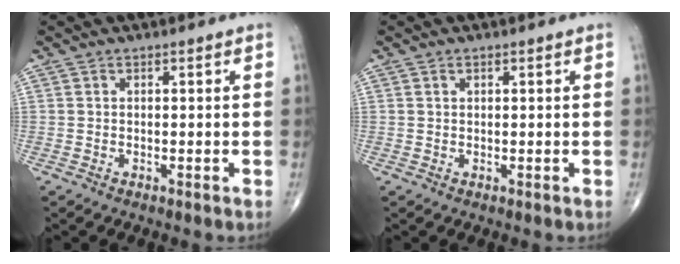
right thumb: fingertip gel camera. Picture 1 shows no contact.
{"total": 0.7, "force": [0.3, 0.4, 0.4], "torque": [-0.005, 0.000, 0.006]}